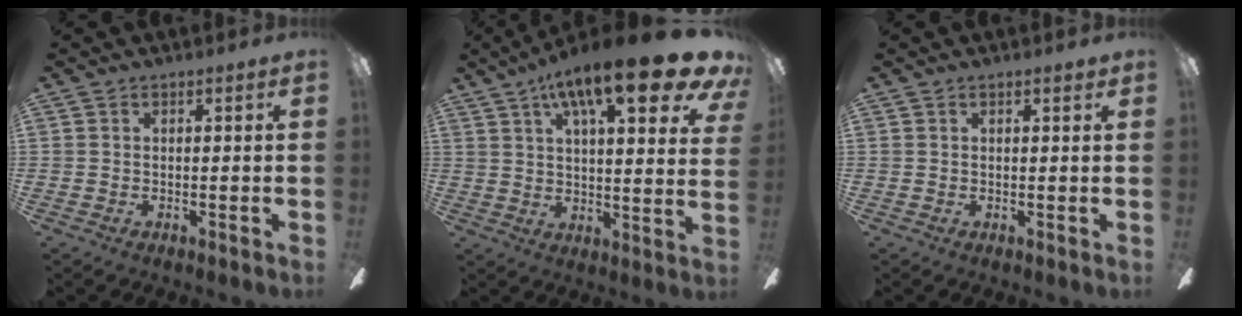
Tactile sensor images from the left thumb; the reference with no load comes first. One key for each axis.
{"total": 22.4, "fx": 12.9, "fy": 6.2, "fz": 17.3, "tx": -0.252, "ty": -0.066, "tz": 0.197}
{"total": 1.5, "fx": 0.9, "fy": 0.2, "fz": 1.1, "tx": -0.025, "ty": 0.003, "tz": 0.014}